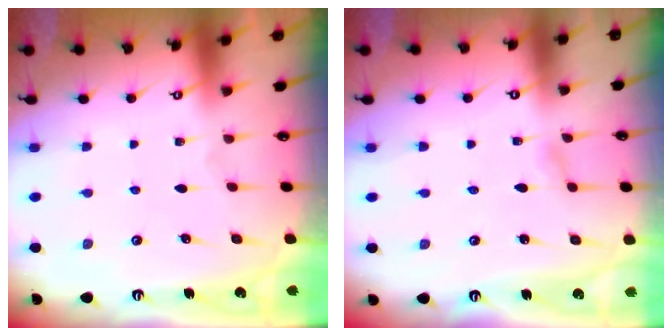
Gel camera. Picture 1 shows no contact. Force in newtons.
{"total": 2.0, "press": 2.0, "slide": 0.2}